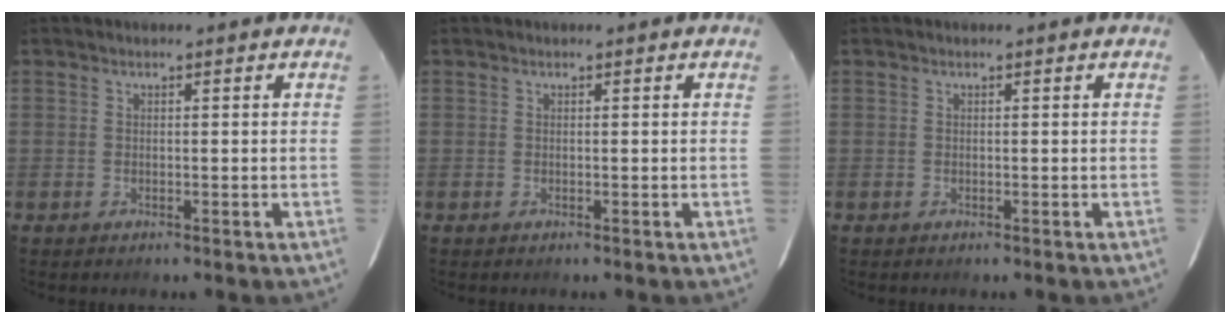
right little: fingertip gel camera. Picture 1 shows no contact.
{"total": 0.0}
{"total": 0.0}